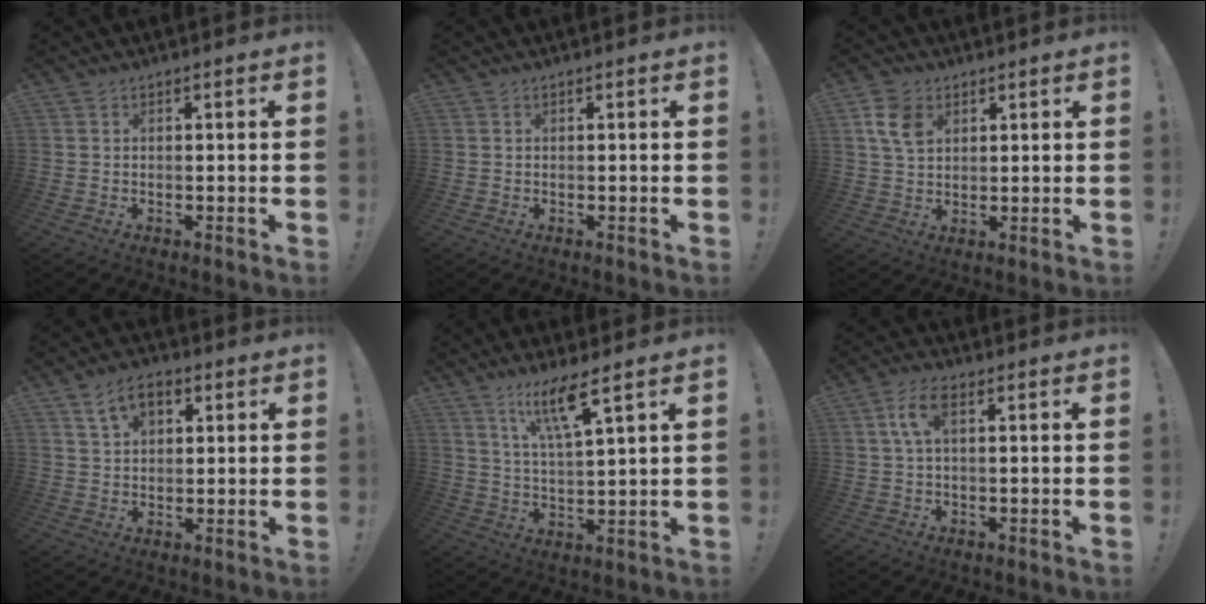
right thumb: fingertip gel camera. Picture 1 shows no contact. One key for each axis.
{"total": 0.0}
{"total": 8.0, "fx": 3.2, "fy": 5.6, "fz": 4.8, "tx": -0.083, "ty": -0.001, "tz": 0.062}
{"total": 8.0, "fx": 3.6, "fy": 5.0, "fz": 5.2, "tx": -0.080, "ty": 0.002, "tz": 0.066}
{"total": 10.3, "fx": 6.4, "fy": 1.3, "fz": 8.0, "tx": -0.135, "ty": -0.026, "tz": 0.102}
{"total": 6.3, "fx": 1.6, "fy": 2.5, "fz": 5.6, "tx": -0.116, "ty": 0.006, "tz": 0.031}